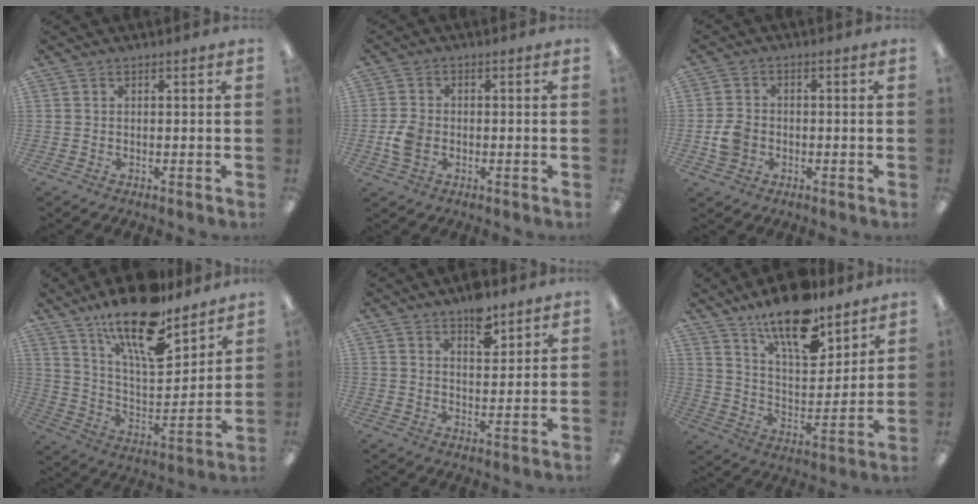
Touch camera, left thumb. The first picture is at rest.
{"total": 5.0, "force": [-1.2, 3.8, 3.1], "torque": [-0.056, 0.002, -0.025]}
{"total": 5.1, "force": [-1.4, 4.2, 2.4], "torque": [-0.038, 0.005, -0.026]}
{"total": 20.1, "force": [14.8, 6.5, 12.0], "torque": [-0.208, -0.090, 0.252]}
{"total": 7.0, "force": [5.3, 3.2, 3.2], "torque": [-0.030, -0.034, 0.088]}
{"total": 16.7, "force": [12.7, 6.0, 9.0], "torque": [-0.152, -0.073, 0.219]}